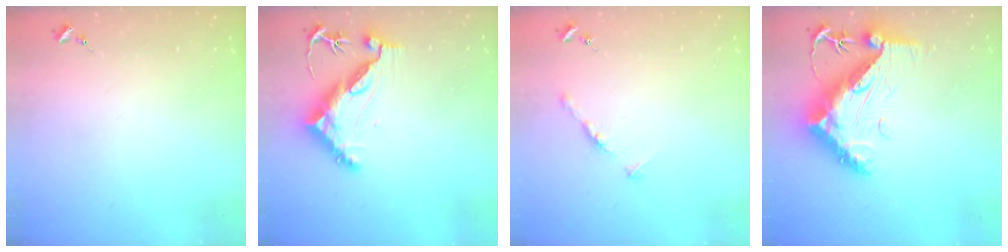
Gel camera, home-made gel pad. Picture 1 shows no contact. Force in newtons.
{"total": 10.5, "press": 10.4, "slide": 1.1}
{"total": 4.8, "press": 4.7, "slide": 0.5}
{"total": 19.4, "press": 19.3, "slide": 1.7}